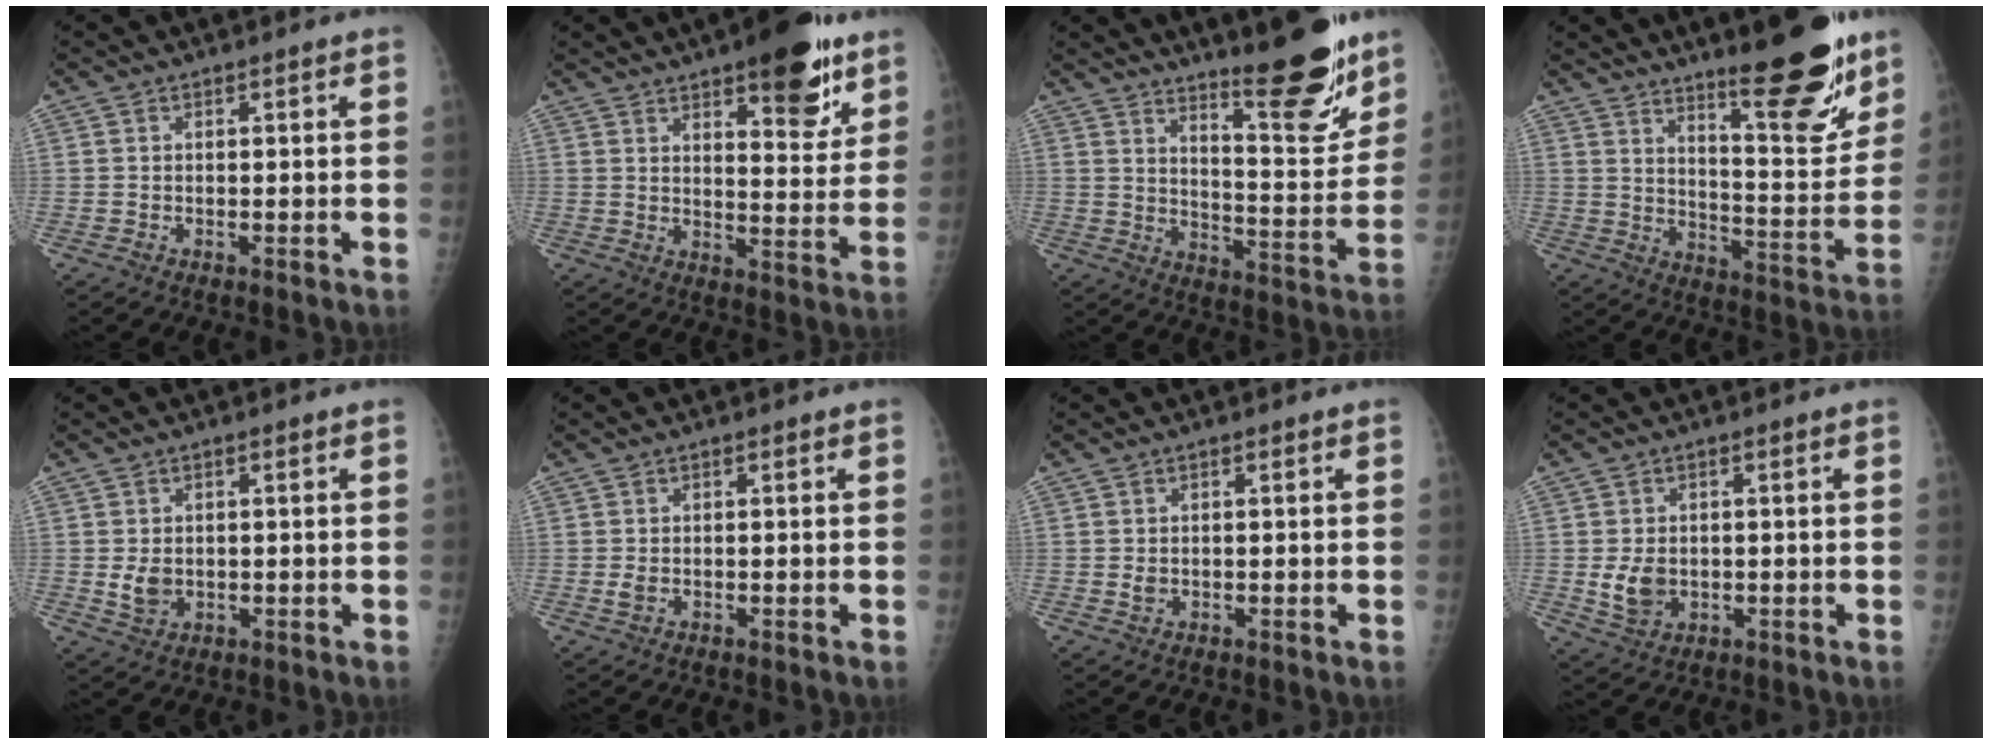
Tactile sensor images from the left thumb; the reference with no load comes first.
{"total": 14.5, "force": [8.9, 5.1, 10.3], "torque": [-0.099, -0.049, 0.123]}
{"total": 15.7, "force": [11.8, 3.2, 9.9], "torque": [-0.104, -0.099, 0.185]}
{"total": 17.2, "force": [11.9, 3.8, 11.8], "torque": [-0.127, -0.092, 0.187]}
{"total": 3.8, "force": [-0.1, 2.9, 2.4], "torque": [-0.034, -0.006, 0.006]}
{"total": 1.6, "force": [0.0, 1.1, 1.2], "torque": [-0.025, -0.002, -0.002]}
{"total": 1.5, "force": [0.1, 1.1, 0.9], "torque": [-0.011, -0.001, 0.004]}
{"total": 5.5, "force": [-0.4, 4.2, 3.5], "torque": [-0.050, -0.006, 0.003]}